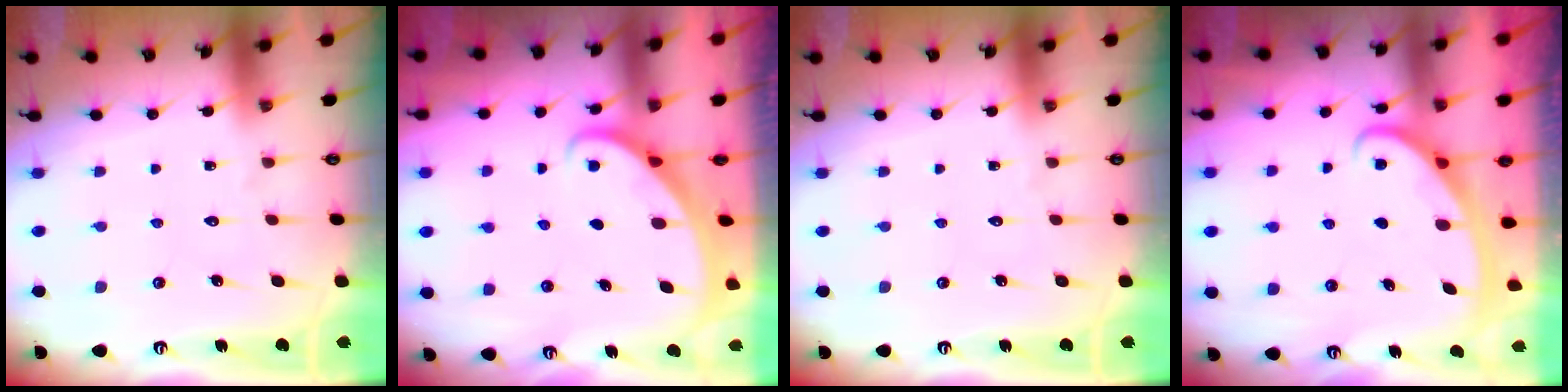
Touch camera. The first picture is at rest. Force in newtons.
{"total": 1.7, "press": 1.7, "slide": 0.1}
{"total": 0.0}
{"total": 2.8, "press": 2.8, "slide": 0.4}